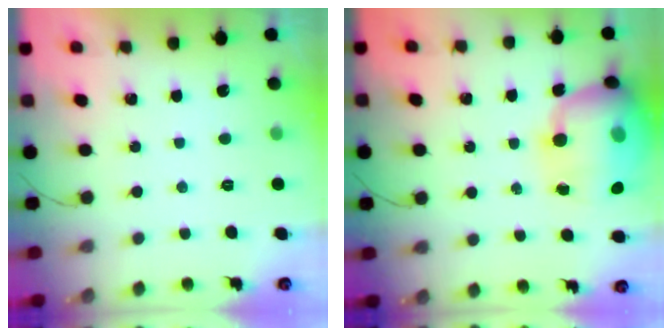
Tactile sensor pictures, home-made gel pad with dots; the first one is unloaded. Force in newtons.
{"total": 20.9, "press": 20.5, "slide": 4.5}